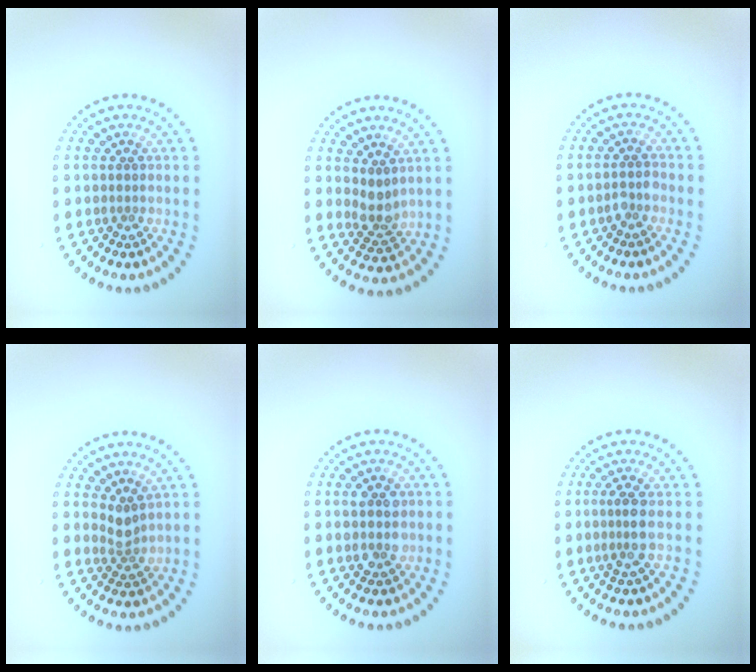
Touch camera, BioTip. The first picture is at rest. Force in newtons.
{"total": 2.1, "press": 1.8, "slide": 1.1}
{"total": 1.2, "press": 1.1, "slide": 0.5}
{"total": 2.0, "press": 1.5, "slide": 1.3}
{"total": 2.7, "press": 2.7, "slide": 0.2}
{"total": 2.0, "press": 1.7, "slide": 1.2}